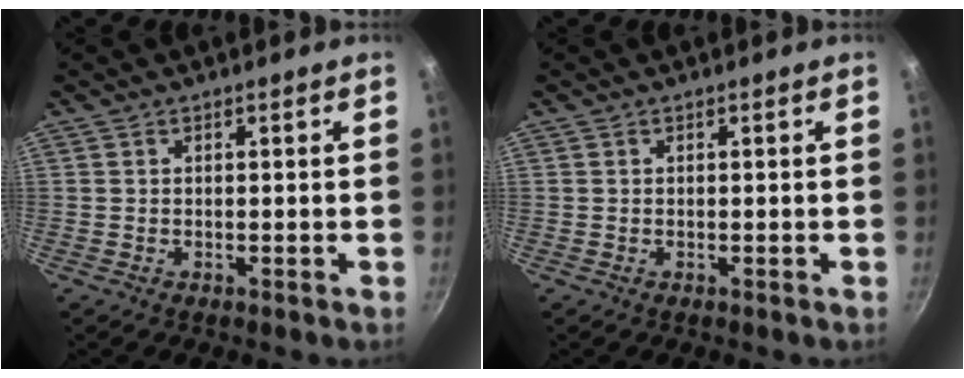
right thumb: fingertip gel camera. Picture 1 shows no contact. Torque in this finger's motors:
{"motor_torque": [-0.13, 0.11, -0.01, 0.00, 0.00]}